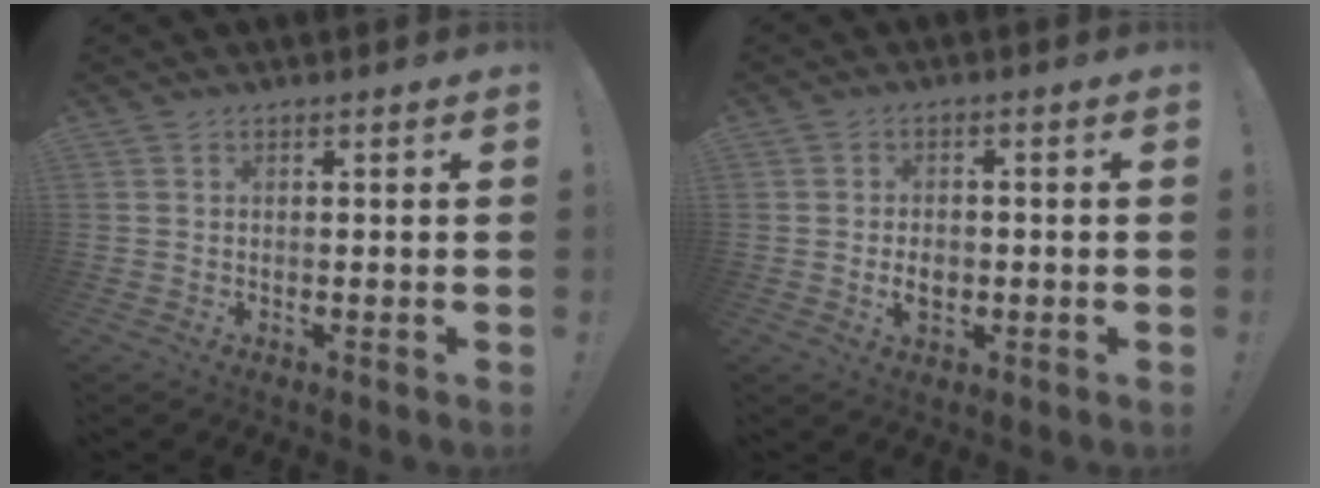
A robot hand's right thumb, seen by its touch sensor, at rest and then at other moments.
{"total": 4.4, "force": [-1.3, 2.8, 3.1], "torque": [-0.047, 0.004, -0.025]}